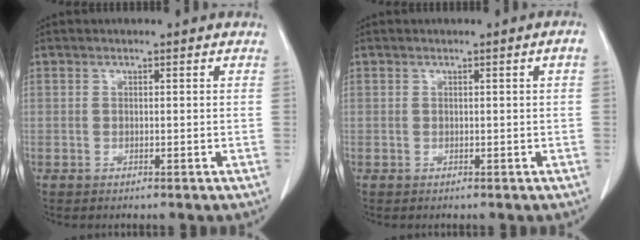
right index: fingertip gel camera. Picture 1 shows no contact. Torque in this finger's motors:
{"motor_torque": [0.16, -0.03, 0.09, 0.00]}